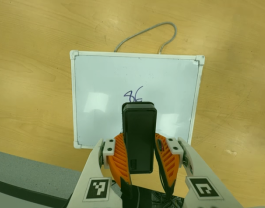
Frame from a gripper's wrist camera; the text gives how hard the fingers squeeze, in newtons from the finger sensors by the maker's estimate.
{"total": 8.1, "left": 6.5, "right": 9.7}